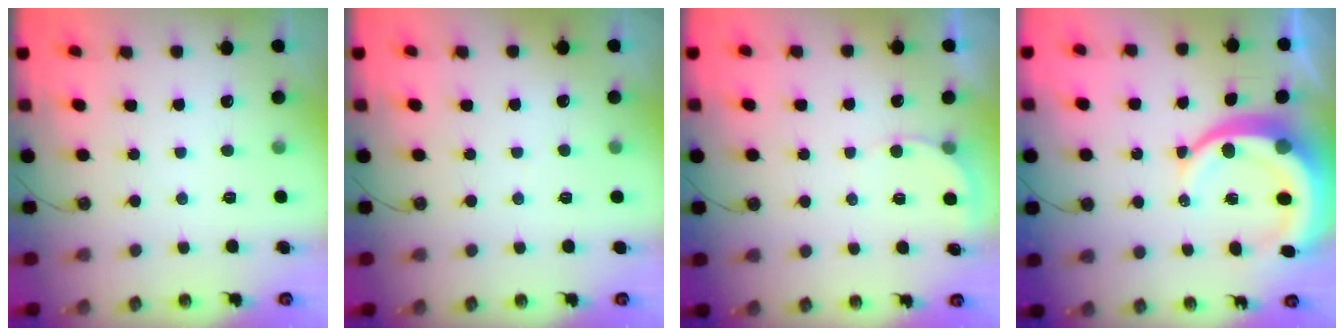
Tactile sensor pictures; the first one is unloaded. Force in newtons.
{"total": 3.1, "press": 3.1, "slide": 0.4}
{"total": 3.4, "press": 3.4, "slide": 0.3}
{"total": 13.6, "press": 13.5, "slide": 1.5}